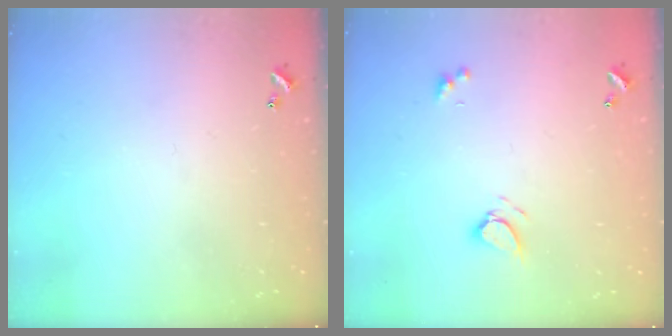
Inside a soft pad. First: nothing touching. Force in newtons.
{"total": 3.9, "press": 3.8, "slide": 0.5}